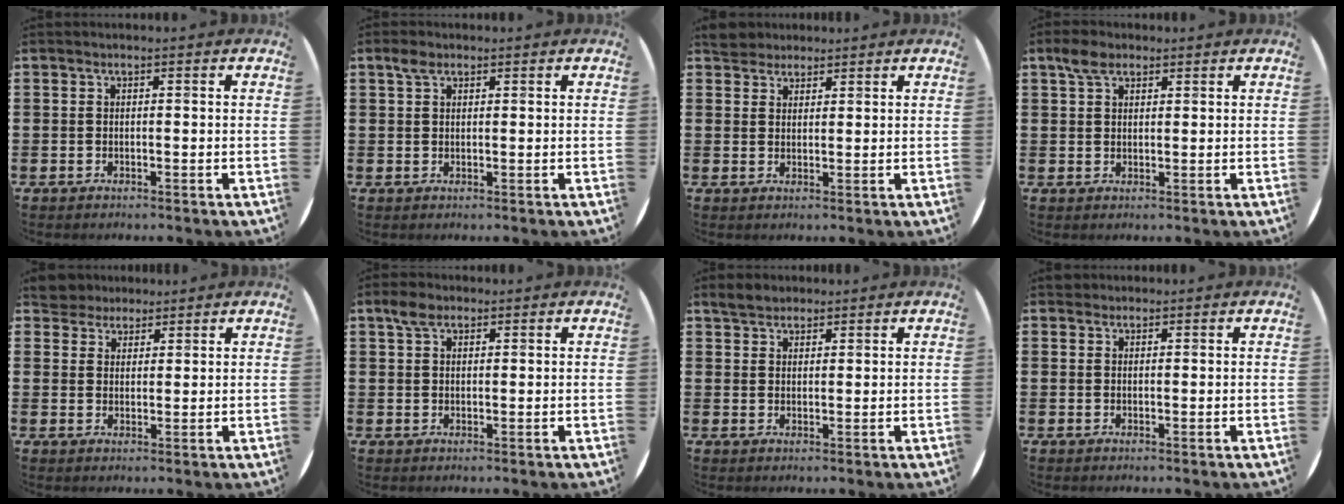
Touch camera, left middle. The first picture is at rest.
{"total": 1.8, "force": [1.2, 1.0, 0.8], "torque": [-0.011, 0.003, 0.021]}
{"total": 3.3, "force": [3.0, 1.2, 0.1], "torque": [-0.003, 0.000, 0.058]}
{"total": 3.2, "force": [2.3, 1.7, 1.4], "torque": [-0.025, 0.003, 0.042]}
{"total": 4.1, "force": [3.7, 1.6, -0.1], "torque": [-0.012, -0.001, 0.073]}
{"total": 2.8, "force": [1.9, 1.5, 1.3], "torque": [-0.022, 0.004, 0.034]}
{"total": 2.5, "force": [2.3, 1.0, 0.3], "torque": [-0.002, 0.003, 0.044]}
{"total": 0.8, "force": [0.7, 0.3, -0.1], "torque": [0.008, -0.001, 0.013]}